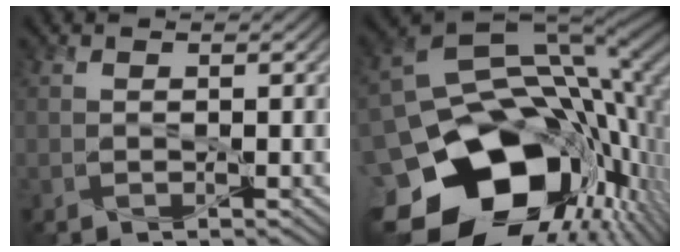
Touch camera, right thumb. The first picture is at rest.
{"total": 20.9, "force": [-6.5, 14.6, 13.5], "torque": [-0.287, -0.053, -0.083]}